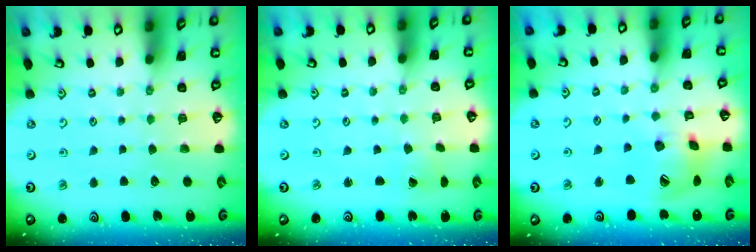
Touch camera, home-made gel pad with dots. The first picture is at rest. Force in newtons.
{"total": 1.5, "press": 1.5, "slide": 0.1}
{"total": 15.3, "press": 15.1, "slide": 2.3}